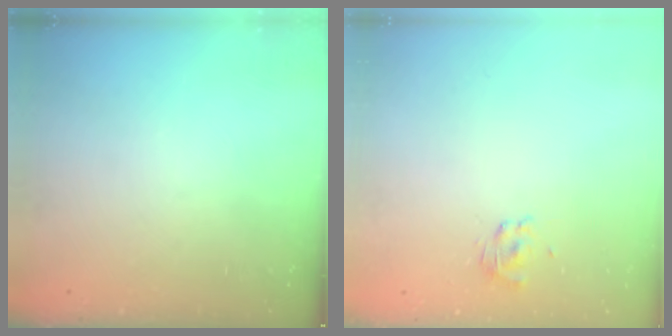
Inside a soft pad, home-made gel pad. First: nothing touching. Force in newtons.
{"total": 2.0, "press": 1.9, "slide": 0.8}